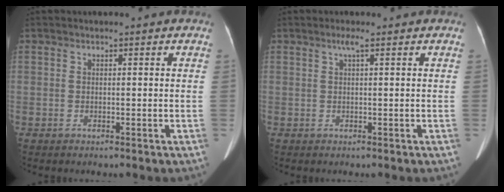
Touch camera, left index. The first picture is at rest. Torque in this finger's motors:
{"motor_torque": [0.36, -0.26, 0.20, 0.06]}